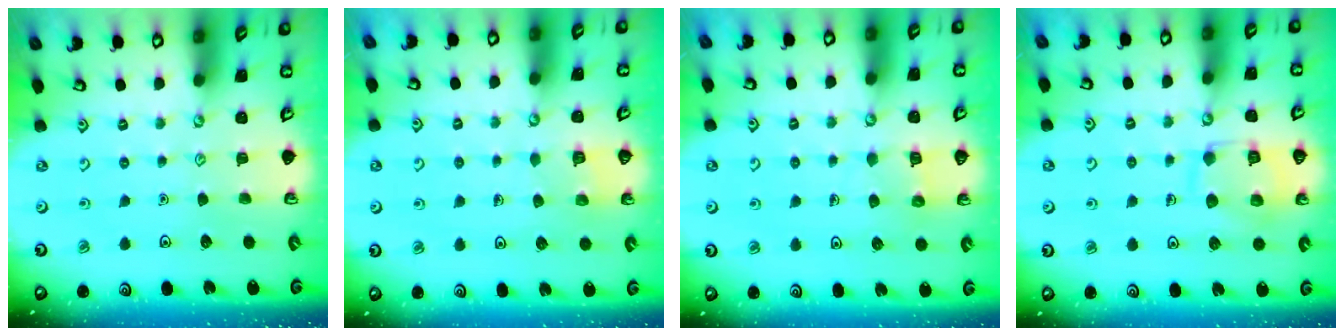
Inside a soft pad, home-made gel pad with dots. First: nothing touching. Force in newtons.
{"total": 2.8, "press": 2.8, "slide": 0.1}
{"total": 6.1, "press": 6.1, "slide": 0.6}
{"total": 12.8, "press": 12.8, "slide": 1.2}